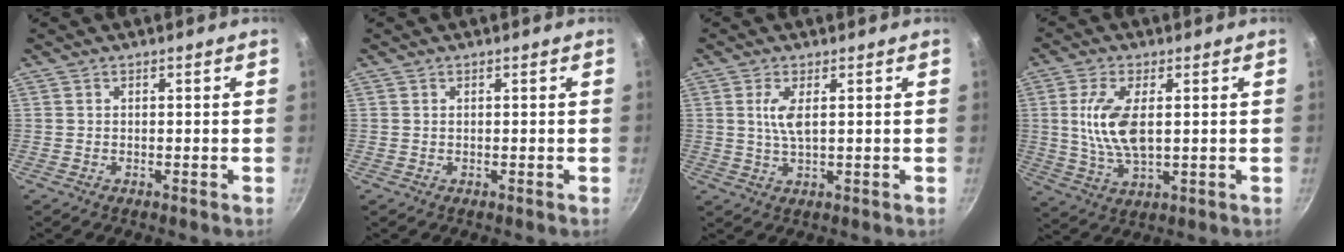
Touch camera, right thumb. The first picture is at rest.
{"total": 0.0}
{"total": 4.2, "force": [1.0, 1.4, 3.8], "torque": [-0.080, -0.003, 0.022]}
{"total": 10.3, "force": [1.3, 4.8, 9.0], "torque": [-0.177, -0.006, 0.029]}